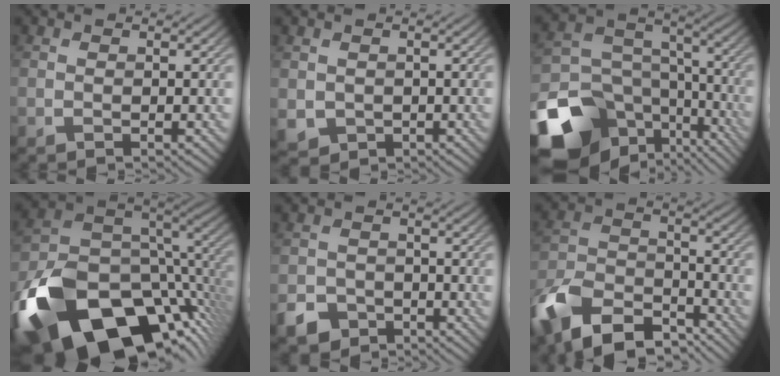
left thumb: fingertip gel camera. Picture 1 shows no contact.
{"total": 2.4, "force": [0.0, 2.3, 0.8], "torque": [-0.034, -0.017, 0.004]}
{"total": 18.8, "force": [-10.7, 12.8, 8.7], "torque": [-0.222, -0.044, -0.145]}
{"total": 20.3, "force": [-9.8, 11.2, 13.8], "torque": [-0.303, -0.049, -0.137]}
{"total": 4.1, "force": [-2.8, 2.7, 1.2], "torque": [-0.027, -0.006, -0.053]}
{"total": 14.4, "force": [-10.2, 7.2, 7.3], "torque": [-0.181, -0.031, -0.185]}